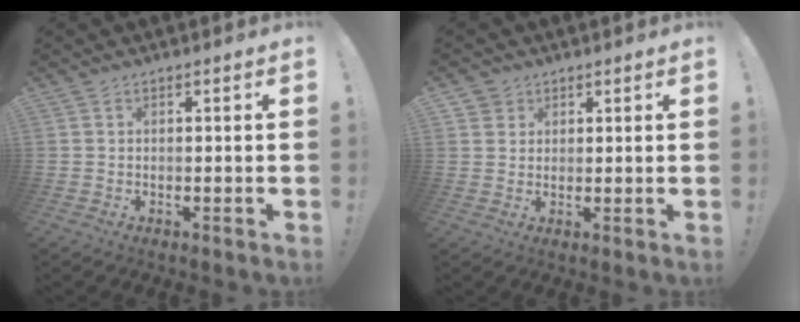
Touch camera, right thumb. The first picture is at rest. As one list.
[{"total": 3.2, "force": [1.7, 2.7, 0.2], "torque": [0.002, -0.008, 0.030]}]